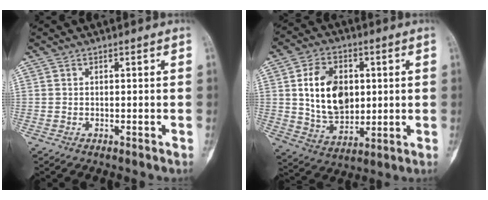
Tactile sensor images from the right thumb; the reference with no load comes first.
{"total": 14.2, "force": [2.3, 9.8, 10.0], "torque": [-0.140, -0.013, 0.047]}